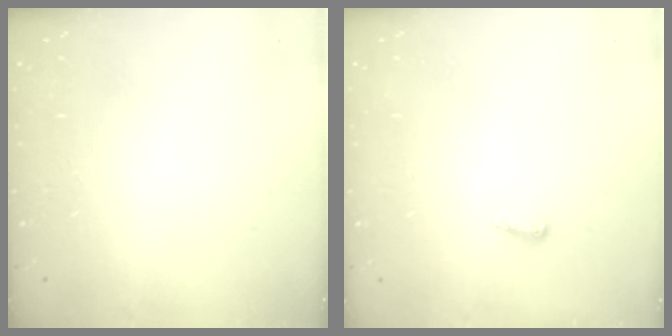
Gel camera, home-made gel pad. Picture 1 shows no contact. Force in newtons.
{"total": 5.7, "press": 5.2, "slide": 2.4}